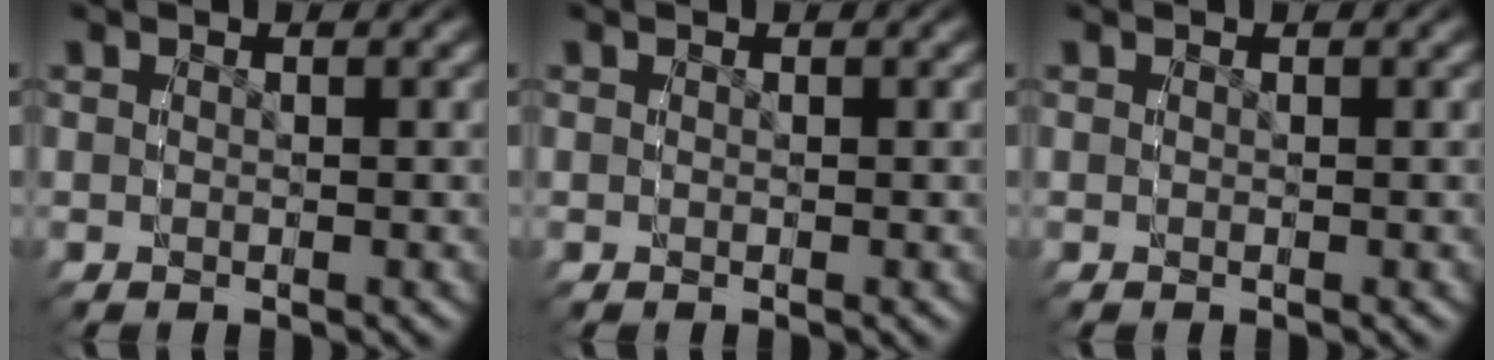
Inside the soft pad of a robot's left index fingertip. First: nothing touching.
{"total": 0.0}
{"total": 0.0}